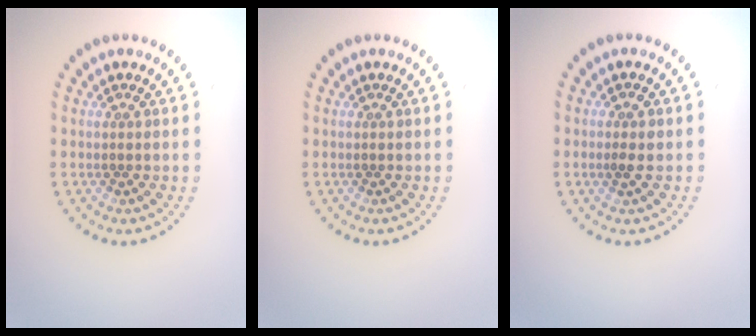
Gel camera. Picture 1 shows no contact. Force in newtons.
{"total": 0.0}
{"total": 1.1, "press": 1.1, "slide": 0.3}